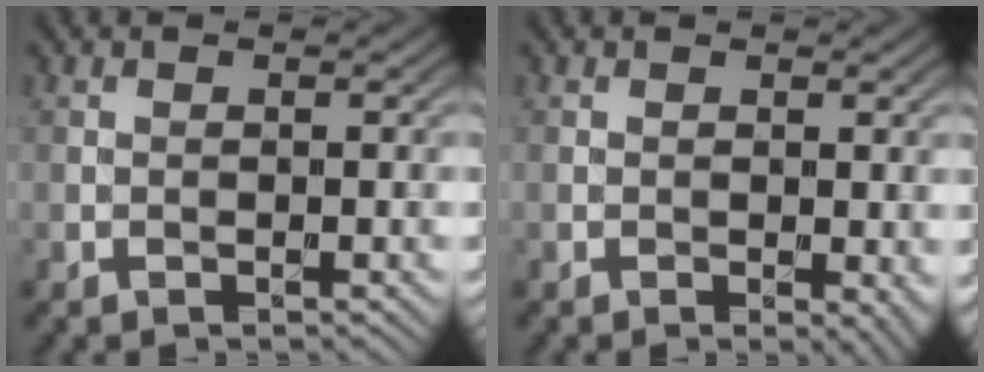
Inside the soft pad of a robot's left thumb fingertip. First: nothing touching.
{"total": 1.9, "force": [-0.2, 0.9, 1.7], "torque": [-0.018, -0.008, -0.001]}